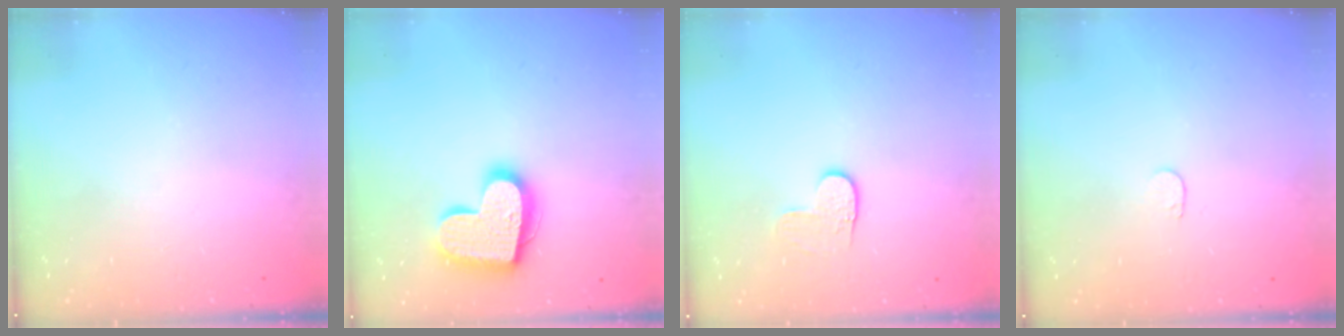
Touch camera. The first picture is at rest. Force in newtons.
{"total": 17.3, "press": 17.3, "slide": 1.1}
{"total": 3.3, "press": 3.3, "slide": 0.4}
{"total": 3.3, "press": 3.3, "slide": 0.3}